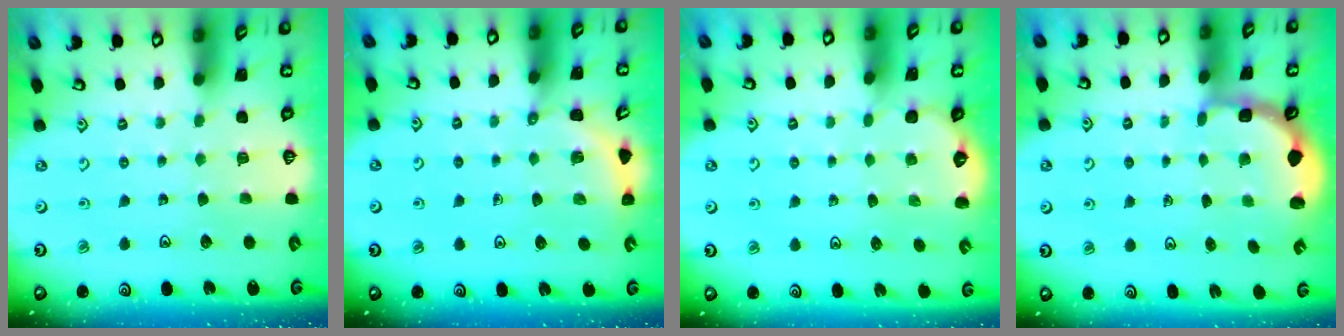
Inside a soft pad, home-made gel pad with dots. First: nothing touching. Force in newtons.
{"total": 2.7, "press": 2.7, "slide": 0.2}
{"total": 1.9, "press": 0.5, "slide": 1.9}
{"total": 2.4, "press": 1.8, "slide": 1.6}